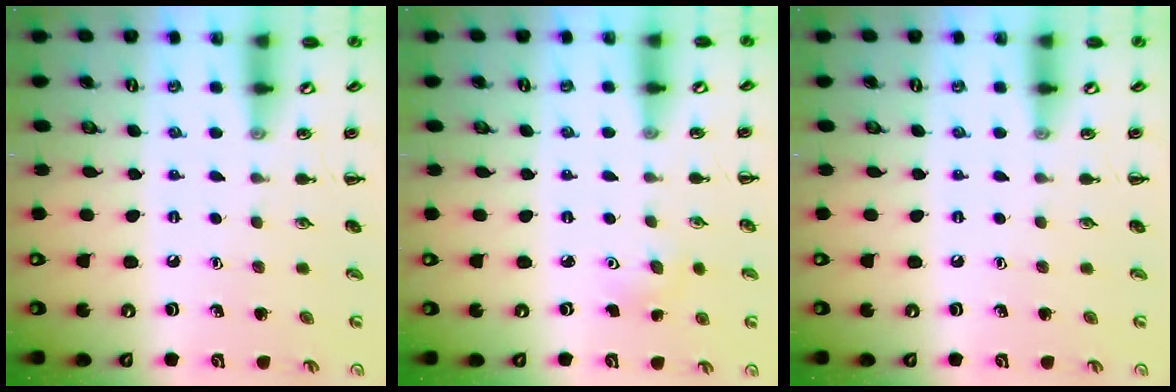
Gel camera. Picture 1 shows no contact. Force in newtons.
{"total": 4.1, "press": 3.9, "slide": 1.2}
{"total": 0.0}